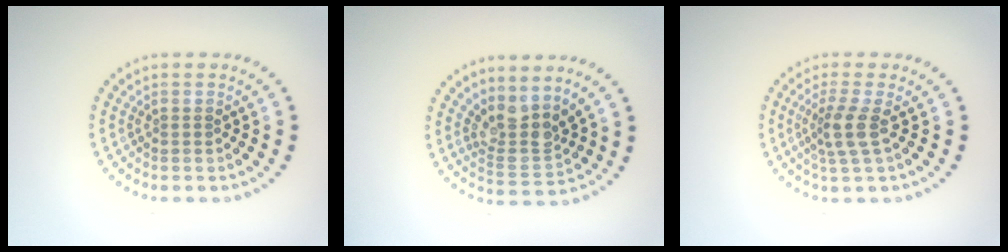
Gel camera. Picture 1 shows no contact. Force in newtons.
{"total": 3.5, "press": 2.6, "slide": 2.2}
{"total": 2.8, "press": 2.1, "slide": 1.8}